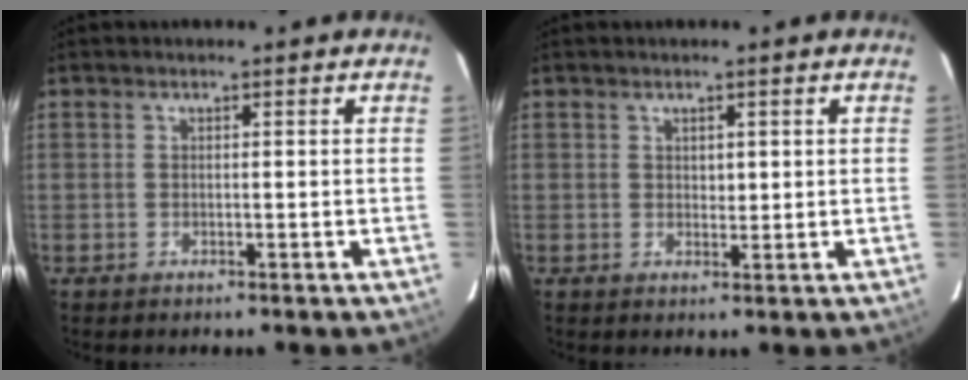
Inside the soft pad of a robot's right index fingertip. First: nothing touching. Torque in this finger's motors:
{"motor_torque": [-0.10, -0.01, -0.01, 0.00]}